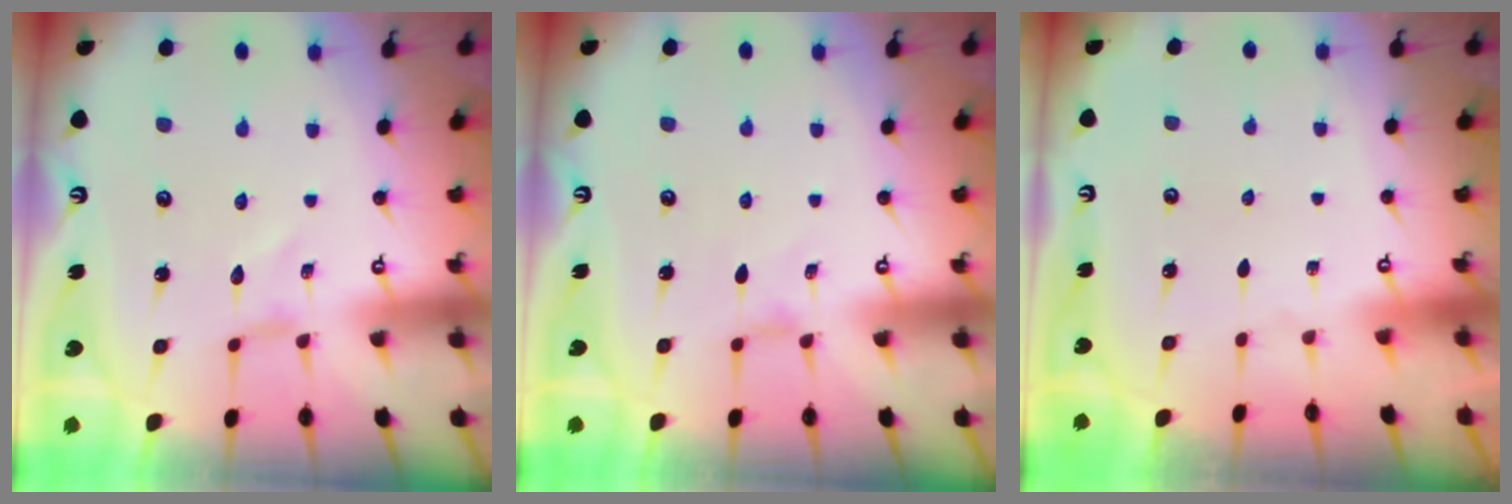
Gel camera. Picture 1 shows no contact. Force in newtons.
{"total": 0.0}
{"total": 0.0}